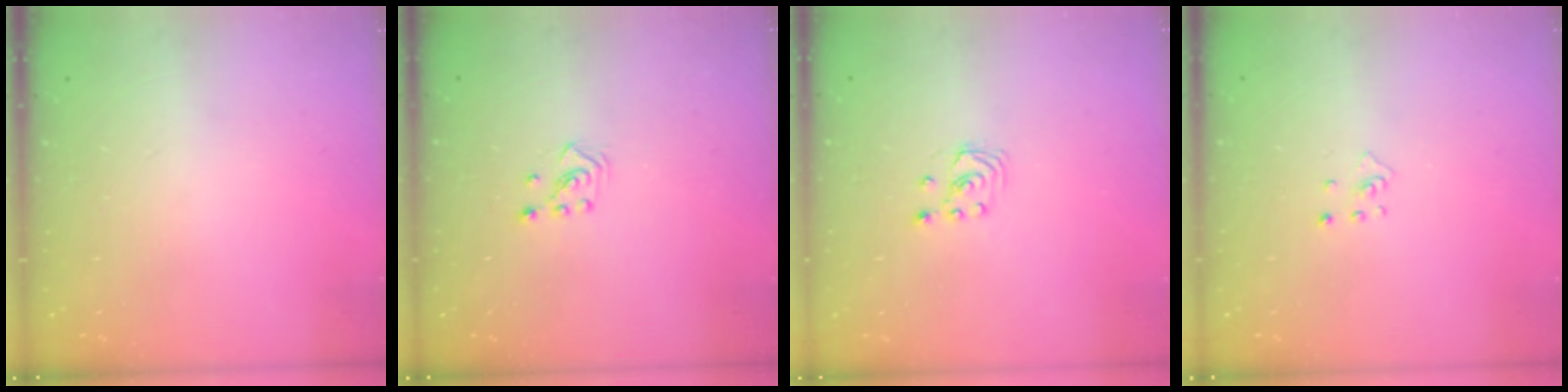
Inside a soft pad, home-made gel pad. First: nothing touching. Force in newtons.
{"total": 2.3, "press": 2.2, "slide": 0.7}
{"total": 1.8, "press": 1.8, "slide": 0.2}
{"total": 2.9, "press": 2.9, "slide": 0.3}